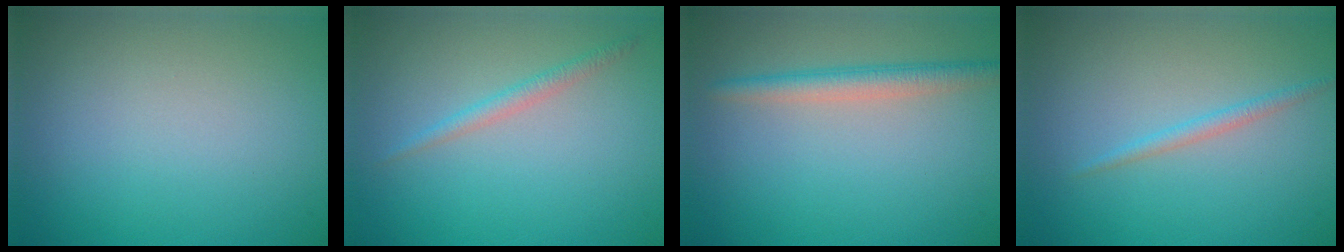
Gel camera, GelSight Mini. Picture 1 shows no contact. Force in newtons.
{"total": 1.4, "press": 1.4, "slide": 0.0}
{"total": 2.7, "press": 2.7, "slide": 0.2}
{"total": 0.9, "press": 0.9, "slide": 0.1}